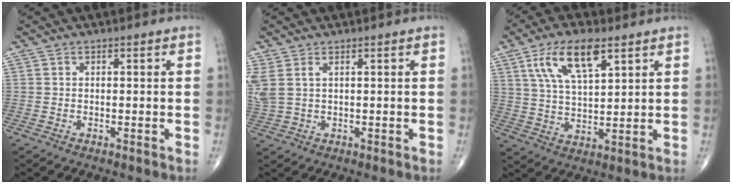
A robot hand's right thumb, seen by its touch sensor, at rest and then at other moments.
{"total": 5.7, "force": [2.1, 2.9, 4.4], "torque": [-0.130, 0.008, 0.053]}
{"total": 11.9, "force": [5.9, 4.7, 9.2], "torque": [-0.163, -0.017, 0.114]}